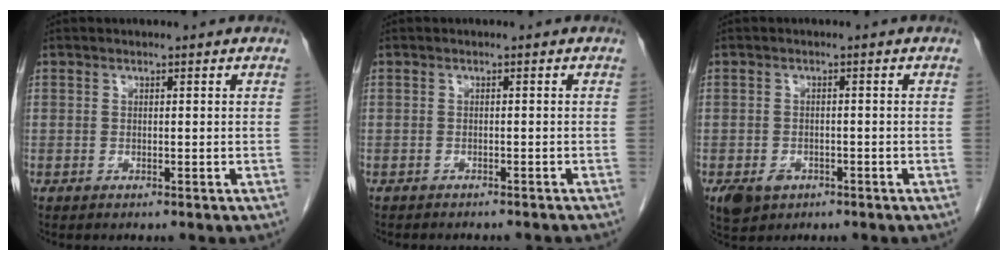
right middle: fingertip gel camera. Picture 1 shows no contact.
{"total": 5.8, "force": [-5.1, 1.6, 2.2], "torque": [-0.025, -0.003, -0.057]}
{"total": 3.7, "force": [-2.0, 2.7, 1.6], "torque": [-0.028, -0.001, -0.024]}